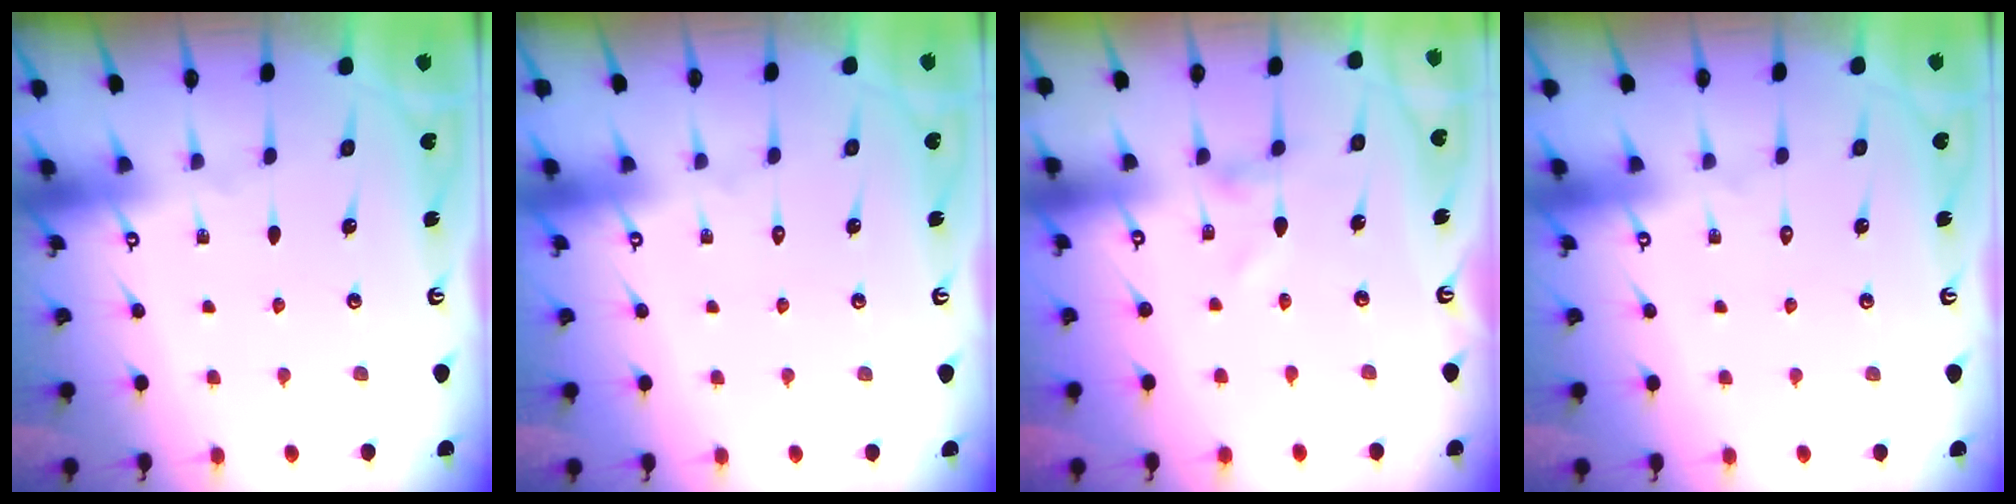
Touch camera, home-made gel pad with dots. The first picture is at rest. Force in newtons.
{"total": 1.6, "press": 1.6, "slide": 0.1}
{"total": 0.7, "press": 0.7, "slide": 0.1}
{"total": 1.5, "press": 1.5, "slide": 0.1}